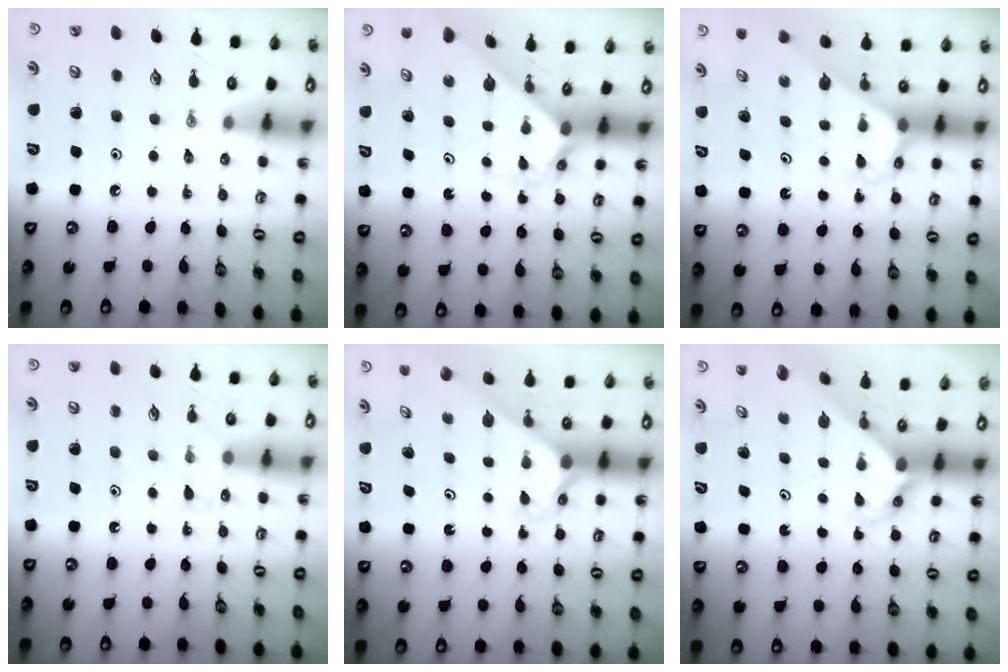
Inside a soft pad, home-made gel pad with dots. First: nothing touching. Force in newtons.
{"total": 1.9, "press": 1.9, "slide": 0.1}
{"total": 3.1, "press": 3.1, "slide": 0.2}
{"total": 4.8, "press": 4.8, "slide": 0.5}
{"total": 2.2, "press": 2.2, "slide": 0.2}
{"total": 3.4, "press": 3.4, "slide": 0.3}